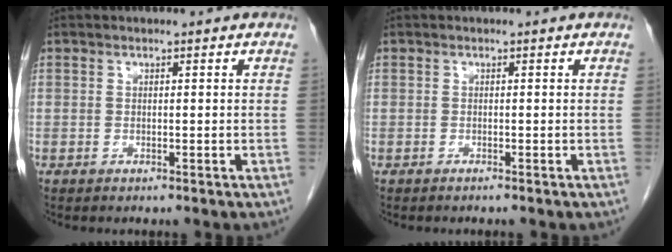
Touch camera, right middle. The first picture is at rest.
{"total": 0.0}